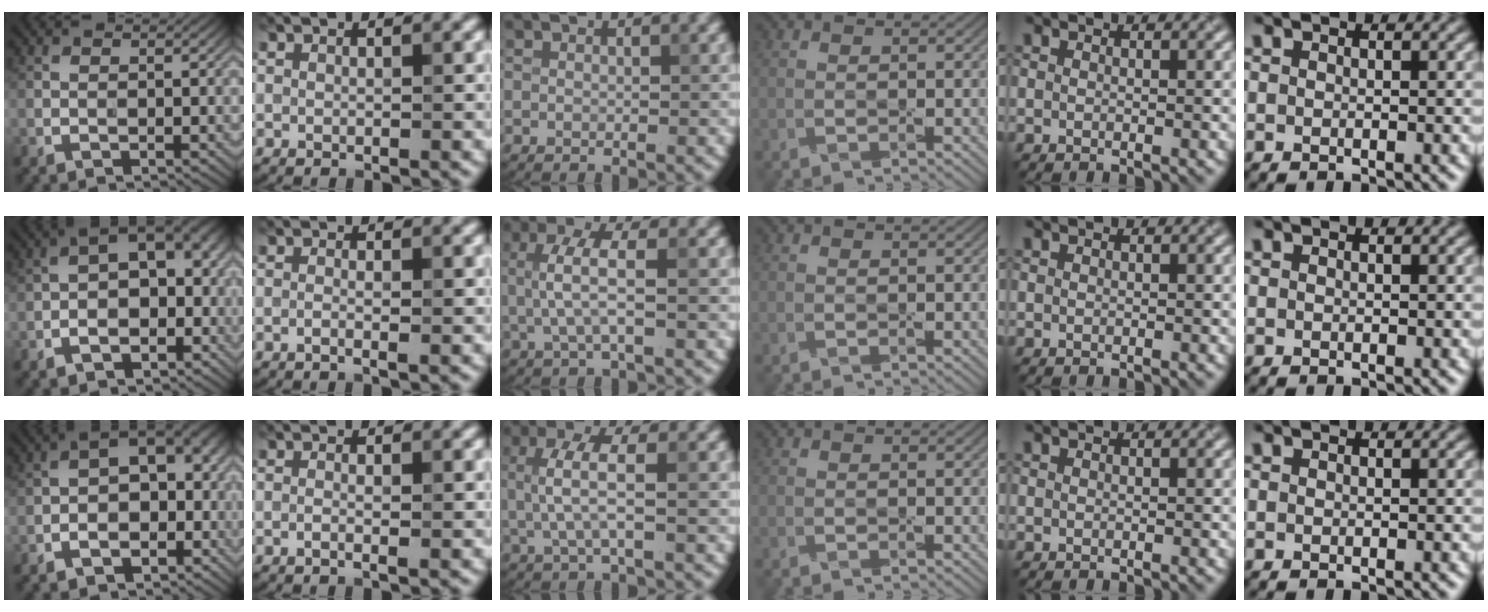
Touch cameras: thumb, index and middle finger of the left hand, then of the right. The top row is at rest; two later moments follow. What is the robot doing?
{"motion": "wipe", "object": "phone"}